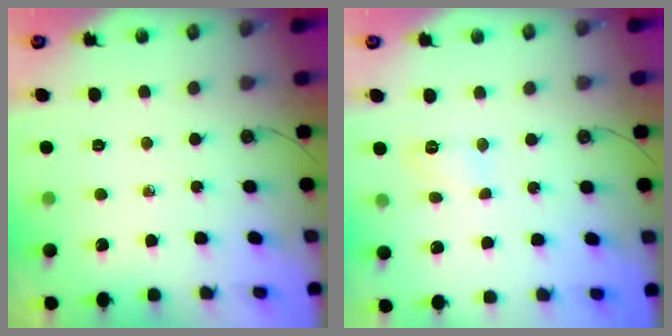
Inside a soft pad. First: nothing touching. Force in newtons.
{"total": 4.4, "press": 4.4, "slide": 0.4}